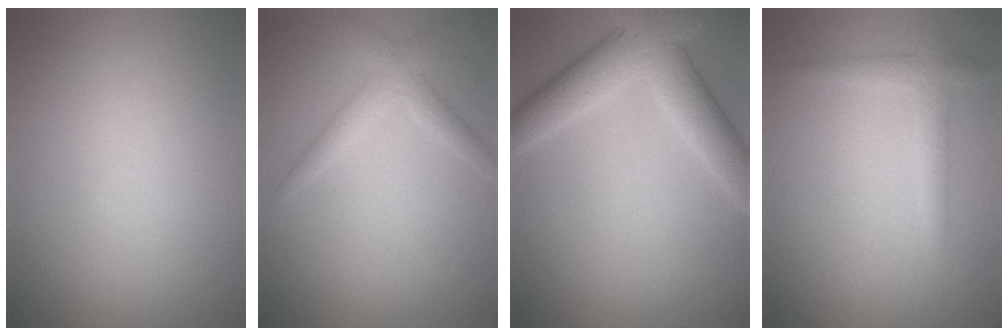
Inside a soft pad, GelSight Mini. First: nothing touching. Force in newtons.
{"total": 2.2, "press": 2.1, "slide": 0.1}
{"total": 6.5, "press": 6.5, "slide": 0.4}
{"total": 2.1, "press": 2.1, "slide": 0.1}